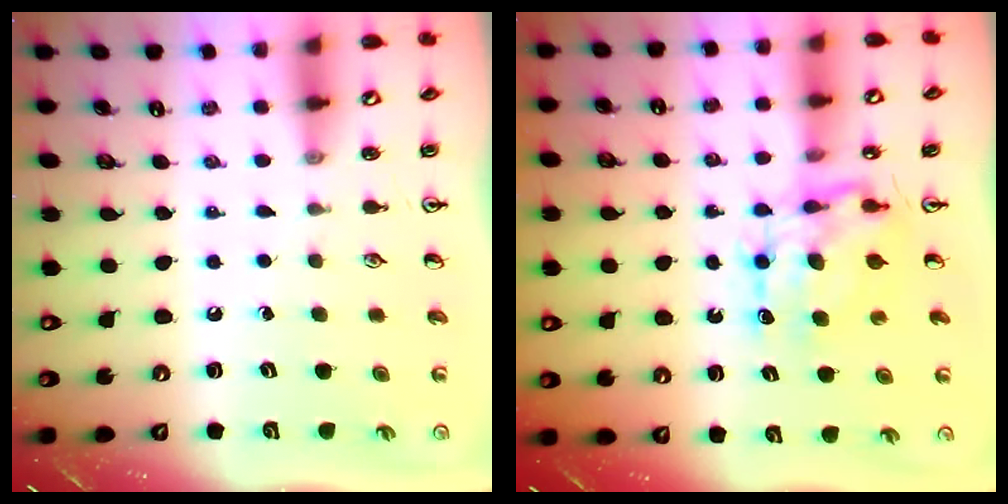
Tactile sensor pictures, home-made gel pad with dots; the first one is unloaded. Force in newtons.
{"total": 7.2, "press": 7.2, "slide": 0.5}